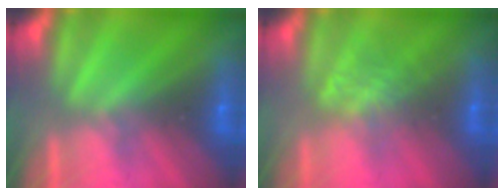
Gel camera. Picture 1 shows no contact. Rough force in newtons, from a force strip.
{"total": 1.9}